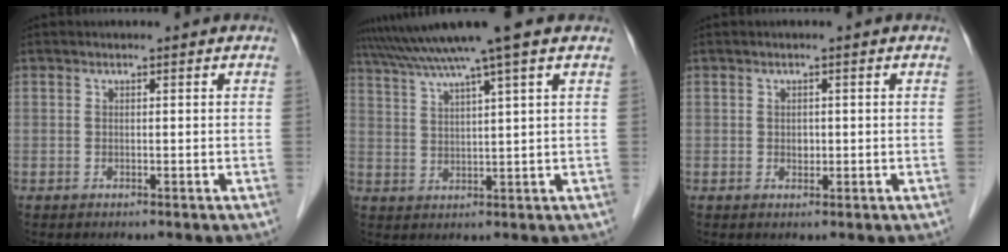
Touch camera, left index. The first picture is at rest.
{"total": 9.9, "force": [7.9, -2.0, 5.7], "torque": [-0.104, 0.022, 0.123]}
{"total": 1.0, "force": [0.0, 0.8, 0.7], "torque": [-0.012, 0.001, 0.001]}